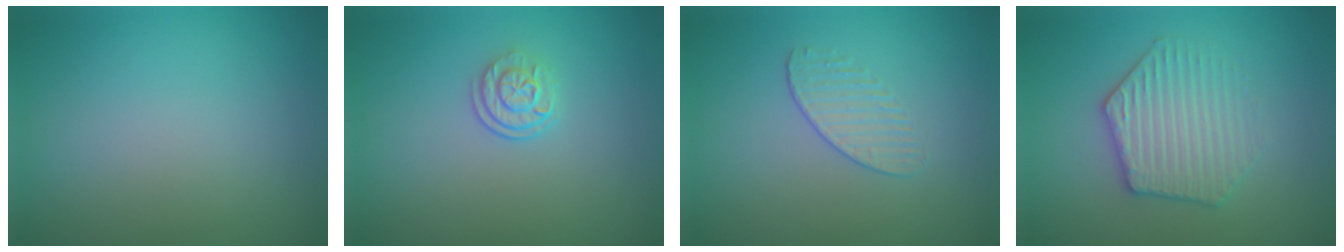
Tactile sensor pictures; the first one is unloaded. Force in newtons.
{"total": 2.3, "press": 1.7, "slide": 1.5}
{"total": 1.3, "press": 0.7, "slide": 1.1}
{"total": 3.8, "press": 3.7, "slide": 1.2}